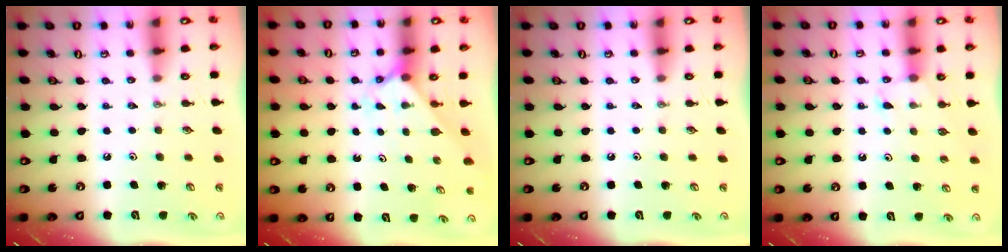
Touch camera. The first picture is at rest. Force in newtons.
{"total": 2.1, "press": 2.1, "slide": 0.2}
{"total": 0.0}
{"total": 5.6, "press": 5.6, "slide": 0.5}